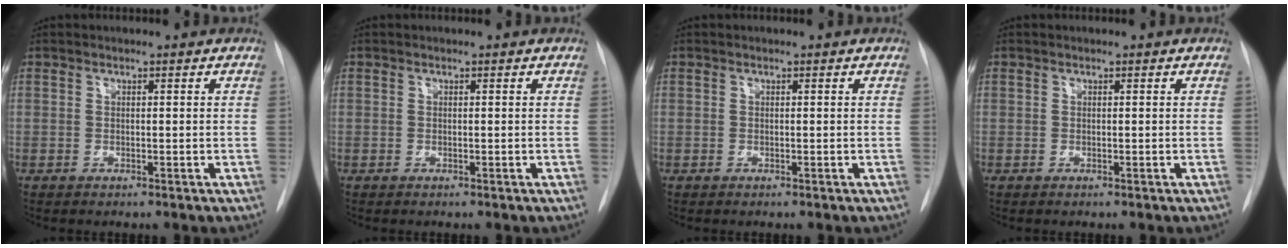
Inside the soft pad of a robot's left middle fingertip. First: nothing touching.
{"total": 0.0}
{"total": 0.0}
{"total": 0.0}